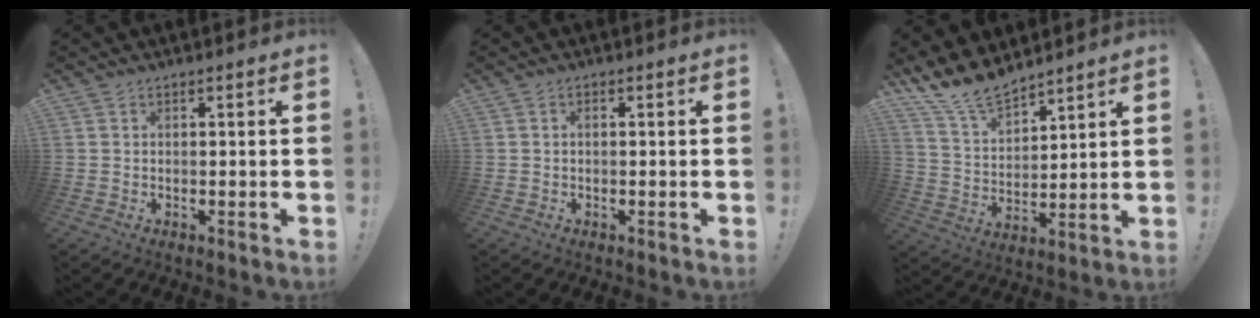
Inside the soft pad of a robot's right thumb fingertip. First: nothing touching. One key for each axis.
{"total": 0.7, "fx": -0.2, "fy": 0.3, "fz": 0.5, "tx": -0.016, "ty": 0.004, "tz": -0.003}
{"total": 12.6, "fx": 11.4, "fy": 3.9, "fz": 3.8, "tx": -0.102, "ty": -0.080, "tz": 0.217}